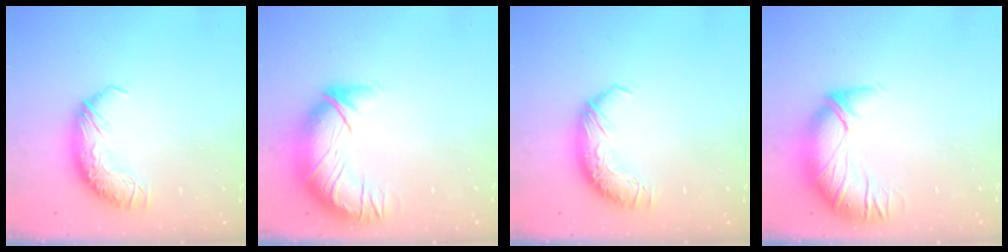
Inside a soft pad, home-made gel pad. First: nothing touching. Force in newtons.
{"total": 2.8, "press": 0.4, "slide": 2.8}
{"total": 0.0}
{"total": 2.9, "press": 1.6, "slide": 2.3}